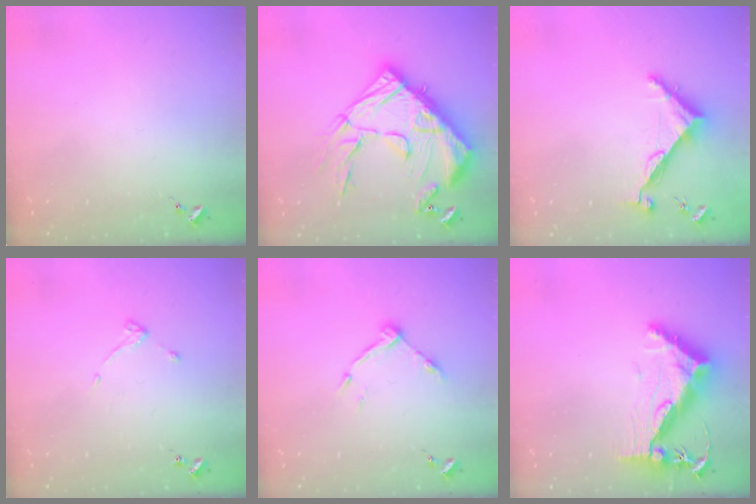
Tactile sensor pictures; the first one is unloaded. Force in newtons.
{"total": 30.1, "press": 30.0, "slide": 2.9}
{"total": 6.8, "press": 6.8, "slide": 0.3}
{"total": 3.1, "press": 3.0, "slide": 0.5}
{"total": 8.7, "press": 8.7, "slide": 0.5}
{"total": 13.5, "press": 13.4, "slide": 1.2}